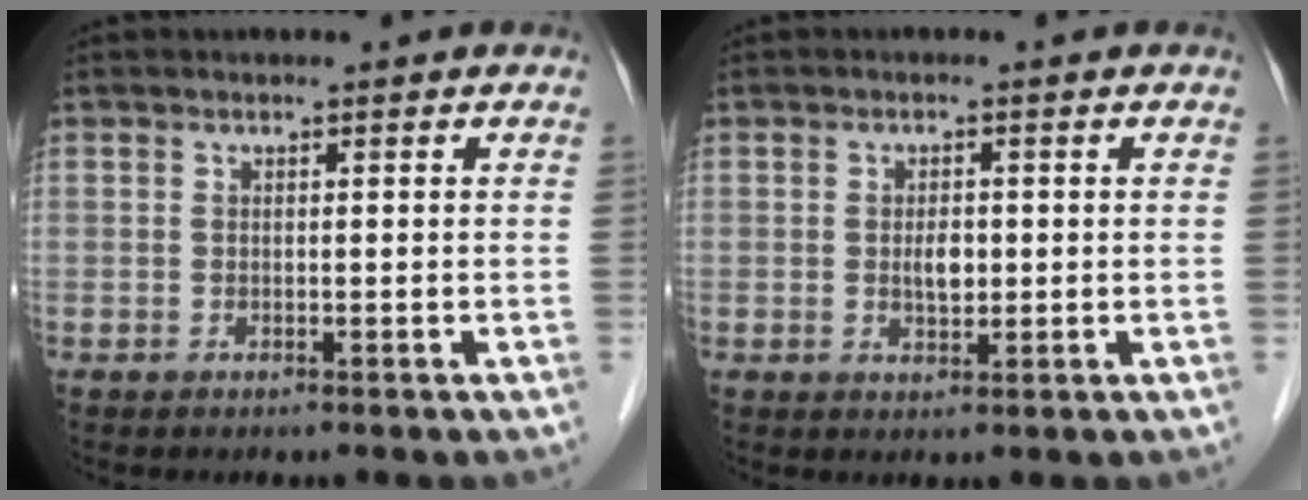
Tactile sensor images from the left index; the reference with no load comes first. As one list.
[{"total": 2.5, "force": [0.0, 1.4, 2.1], "torque": [-0.040, -0.001, 0.002]}]